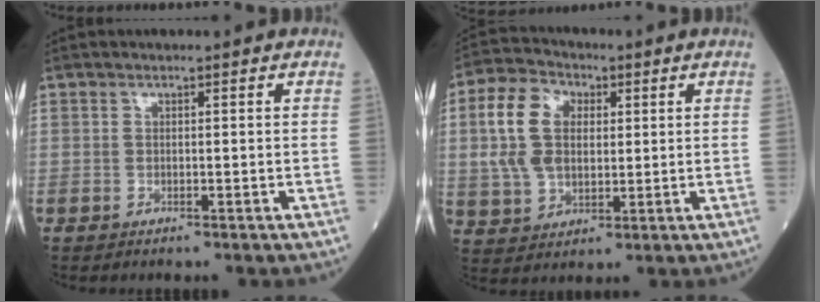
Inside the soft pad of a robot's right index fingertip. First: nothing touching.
{"total": 10.1, "force": [2.4, 6.8, 7.1], "torque": [-0.167, 0.027, 0.050]}